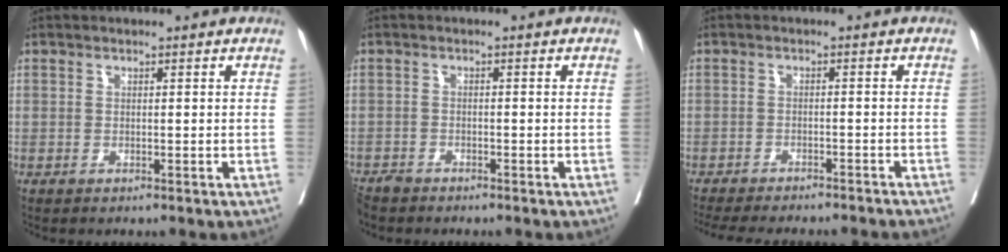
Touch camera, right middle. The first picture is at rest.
{"total": 3.4, "force": [-3.2, 0.9, 0.8], "torque": [-0.011, -0.009, -0.058]}
{"total": 16.9, "force": [-15.2, 2.7, 6.8], "torque": [-0.140, -0.030, -0.194]}